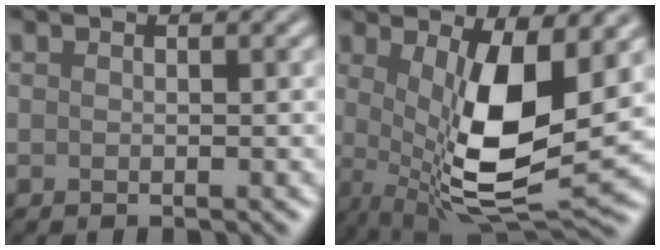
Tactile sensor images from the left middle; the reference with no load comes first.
{"total": 9.9, "force": [0.6, 3.3, 9.3], "torque": [-0.167, -0.025, 0.017]}